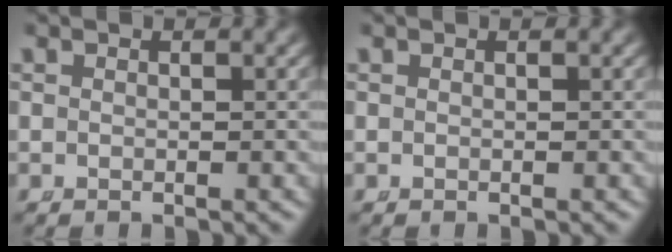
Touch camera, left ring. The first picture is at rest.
{"total": 0.0}